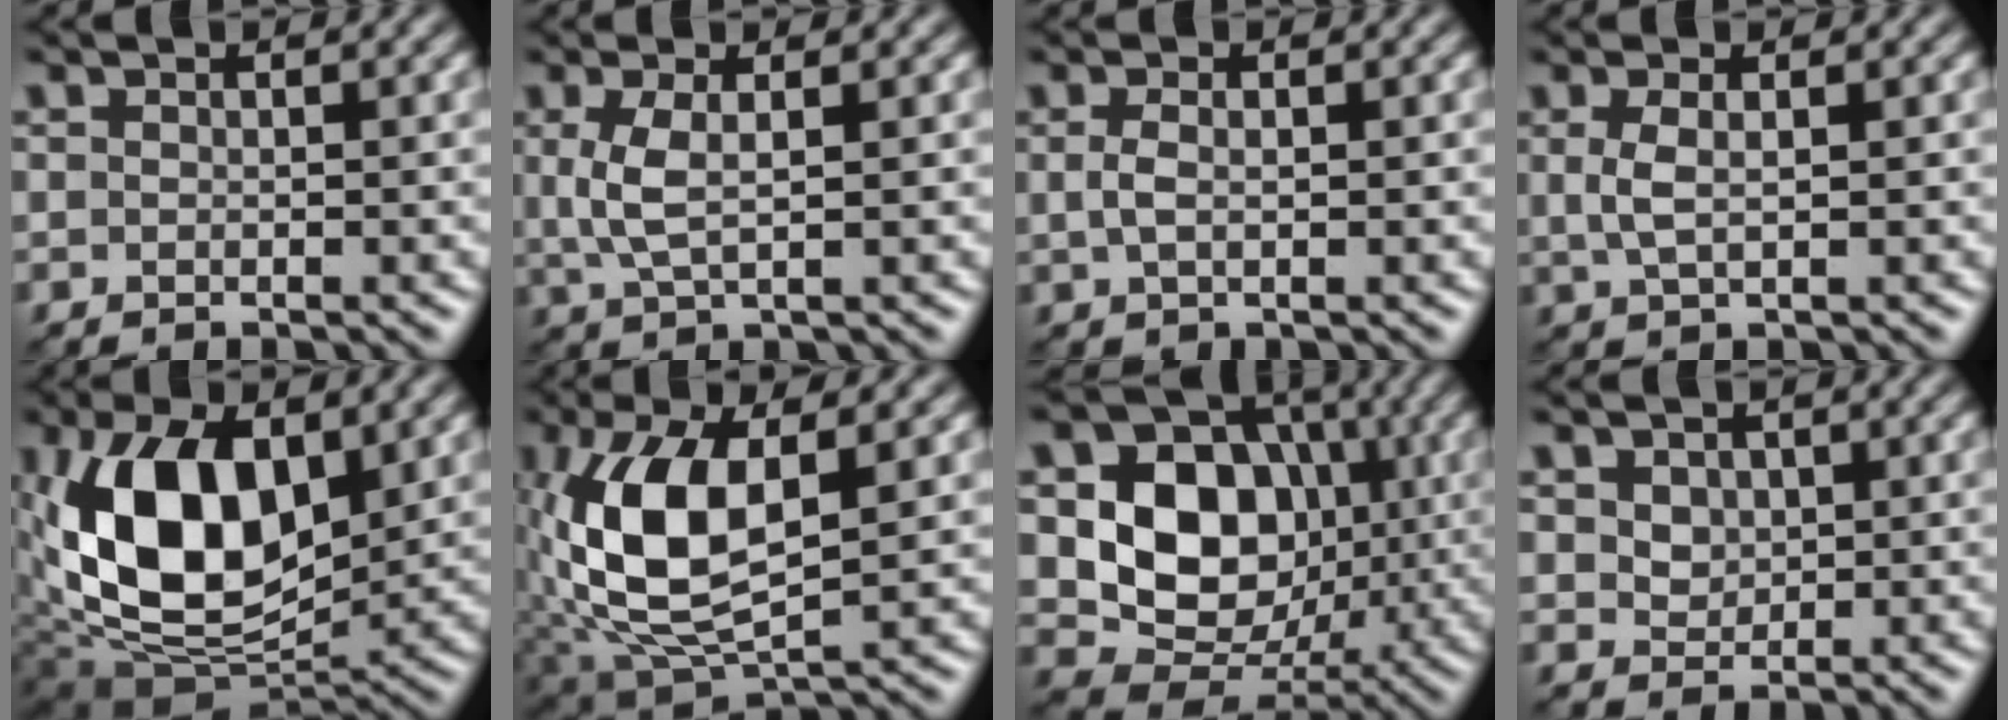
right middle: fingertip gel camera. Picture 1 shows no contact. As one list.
[{"total": 2.9, "force": [0.5, 1.0, 2.7], "torque": [-0.066, -0.001, 0.013]}, {"total": 1.4, "force": [0.1, 0.6, 1.3], "torque": [-0.034, 0.000, 0.003]}, {"total": 1.9, "force": [0.4, 0.6, 1.8], "torque": [-0.042, 0.001, 0.011]}, {"total": 12.1, "force": [2.2, 7.1, 9.5], "torque": [-0.177, -0.006, 0.040]}, {"total": 10.0, "force": [1.0, 4.9, 8.6], "torque": [-0.186, 0.004, 0.021]}, {"total": 10.0, "force": [0.8, 8.0, 6.0], "torque": [-0.109, -0.006, 0.006]}, {"total": 2.3, "force": [0.9, 1.8, 1.1], "torque": [-0.031, 0.003, 0.026]}]